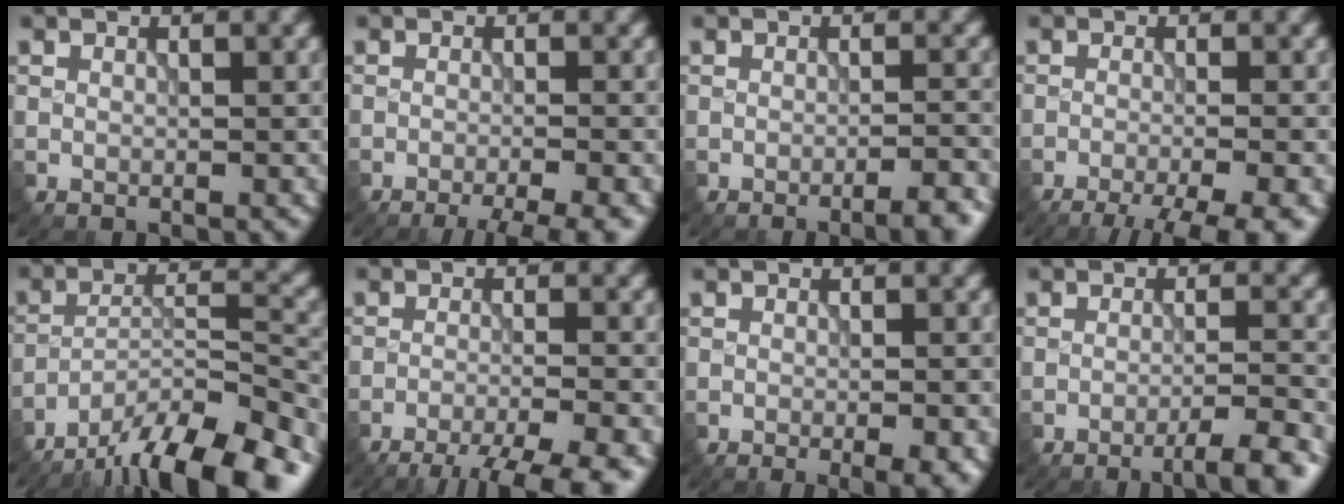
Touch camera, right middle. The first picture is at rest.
{"total": 5.7, "force": [-4.5, 1.0, 3.4], "torque": [-0.037, -0.007, -0.060]}
{"total": 4.0, "force": [-2.7, 1.0, 2.8], "torque": [-0.032, 0.012, -0.035]}
{"total": 8.5, "force": [-6.8, 1.8, 4.8], "torque": [-0.062, -0.015, -0.088]}
{"total": 13.3, "force": [-10.9, 2.8, 7.0], "torque": [-0.124, 0.002, -0.178]}
{"total": 8.7, "force": [-7.4, 1.6, 4.4], "torque": [-0.062, -0.016, -0.101]}
{"total": 2.9, "force": [-1.4, 0.5, 2.5], "torque": [-0.031, -0.006, -0.013]}
{"total": 4.3, "force": [-2.9, 0.5, 3.2], "torque": [-0.044, 0.006, -0.050]}